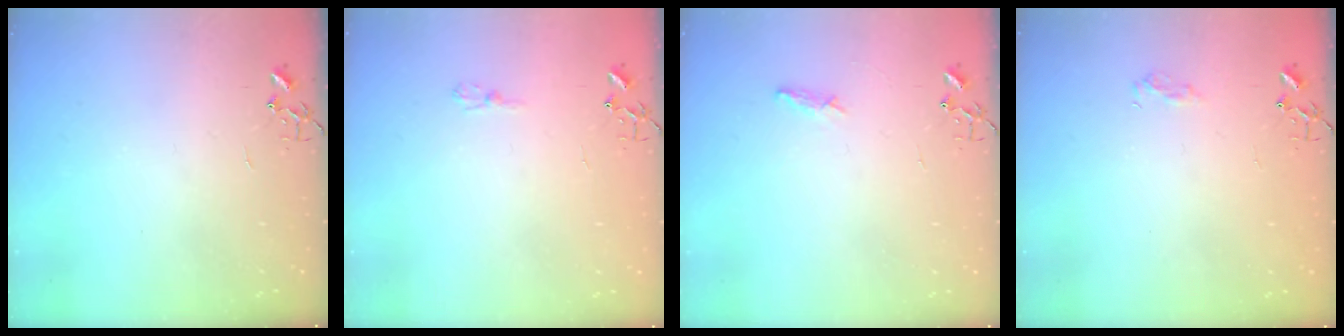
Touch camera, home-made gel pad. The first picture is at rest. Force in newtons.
{"total": 4.8, "press": 4.8, "slide": 0.5}
{"total": 5.9, "press": 5.8, "slide": 0.7}
{"total": 7.1, "press": 7.1, "slide": 0.8}